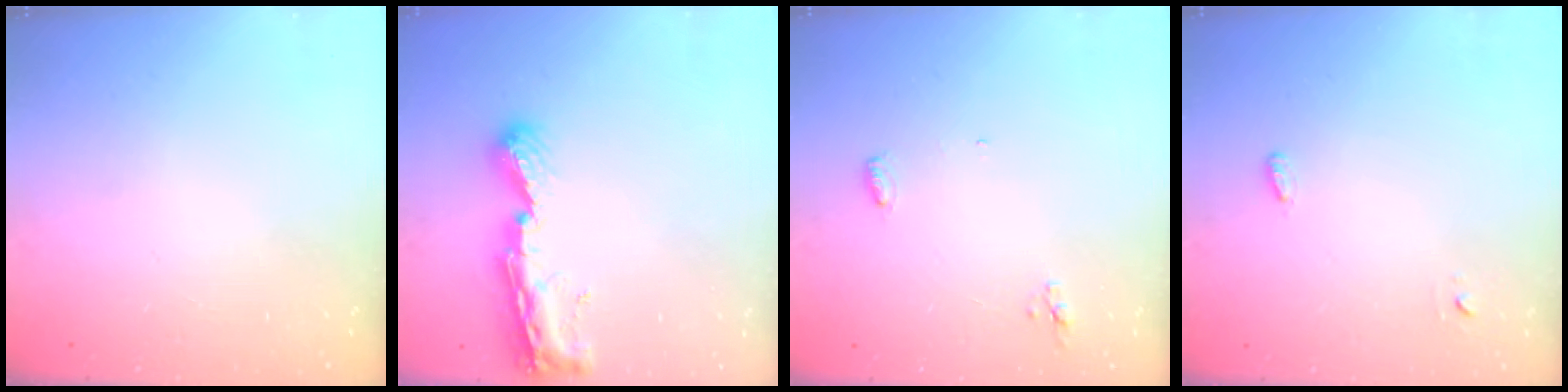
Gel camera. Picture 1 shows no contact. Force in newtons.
{"total": 9.3, "press": 9.3, "slide": 1.0}
{"total": 4.6, "press": 4.4, "slide": 1.1}
{"total": 2.8, "press": 2.7, "slide": 0.6}